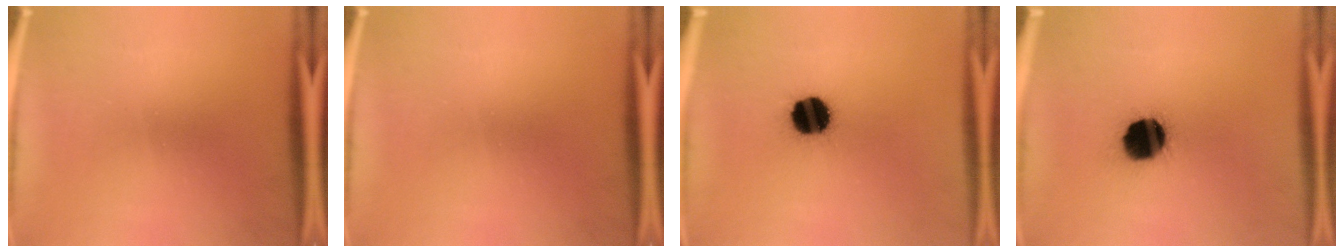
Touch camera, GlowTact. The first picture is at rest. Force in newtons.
{"total": 0.0}
{"total": 14.6}
{"total": 15.3}